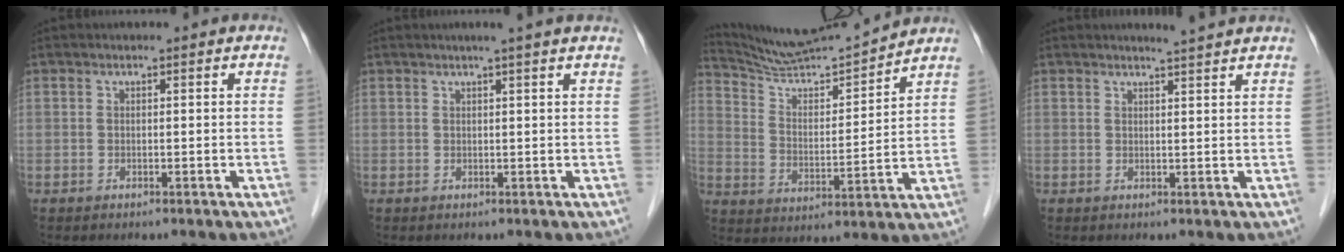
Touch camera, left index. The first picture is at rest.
{"total": 3.2, "force": [2.5, -0.7, 1.8], "torque": [-0.022, 0.011, 0.031]}
{"total": 12.5, "force": [12.2, -1.2, 2.1], "torque": [-0.052, -0.001, 0.219]}
{"total": 2.7, "force": [2.4, -0.9, 0.8], "torque": [-0.013, -0.006, 0.032]}